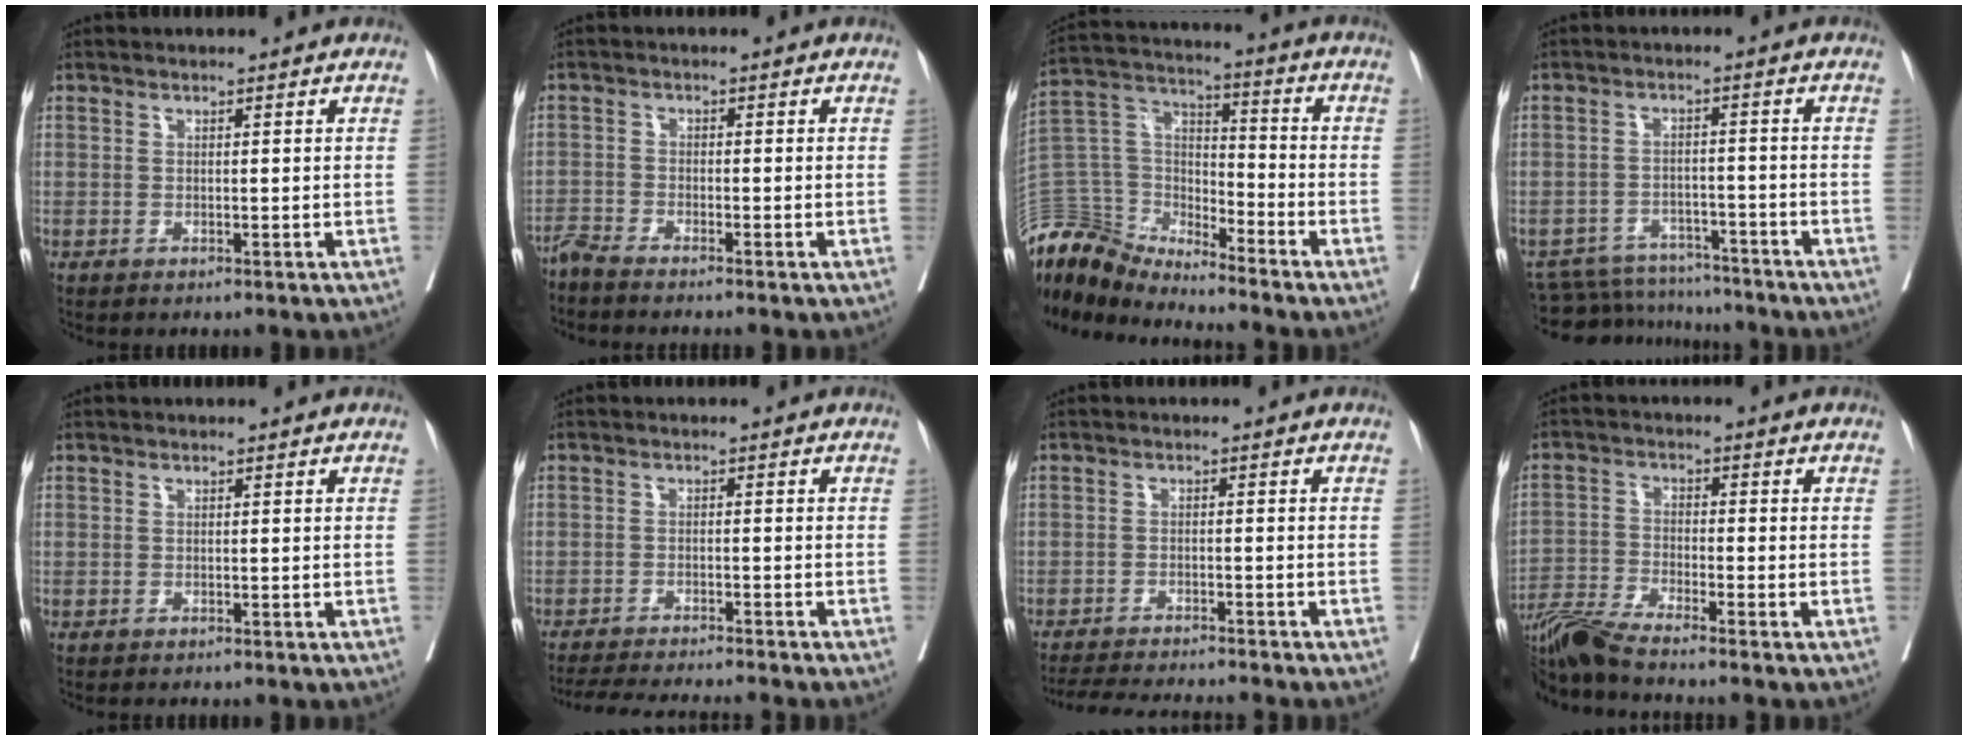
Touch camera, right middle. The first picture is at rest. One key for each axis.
{"total": 3.1, "fx": -2.9, "fy": -0.8, "fz": 0.8, "tx": -0.012, "ty": -0.007, "tz": -0.057}
{"total": 11.6, "fx": -11.5, "fy": 1.5, "fz": 0.8, "tx": -0.019, "ty": 0.050, "tz": -0.228}
{"total": 10.0, "fx": -9.7, "fy": 2.5, "fz": 0.9, "tx": -0.017, "ty": 0.004, "tz": -0.141}
{"total": 0.0}
{"total": 10.3, "fx": -9.6, "fy": -0.5, "fz": 3.8, "tx": -0.046, "ty": -0.015, "tz": -0.143}
{"total": 9.5, "fx": -9.0, "fy": -0.4, "fz": 3.1, "tx": -0.039, "ty": -0.011, "tz": -0.136}
{"total": 8.0, "fx": -7.0, "fy": -1.0, "fz": 3.7, "tx": -0.069, "ty": -0.028, "tz": -0.137}